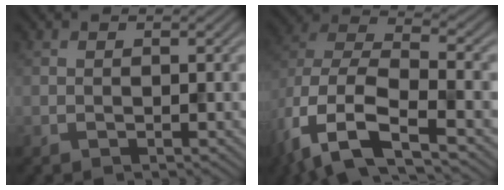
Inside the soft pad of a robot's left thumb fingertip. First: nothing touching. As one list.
[{"total": 13.5, "force": [-6.2, 6.6, 10.0], "torque": [-0.241, -0.029, -0.106]}]